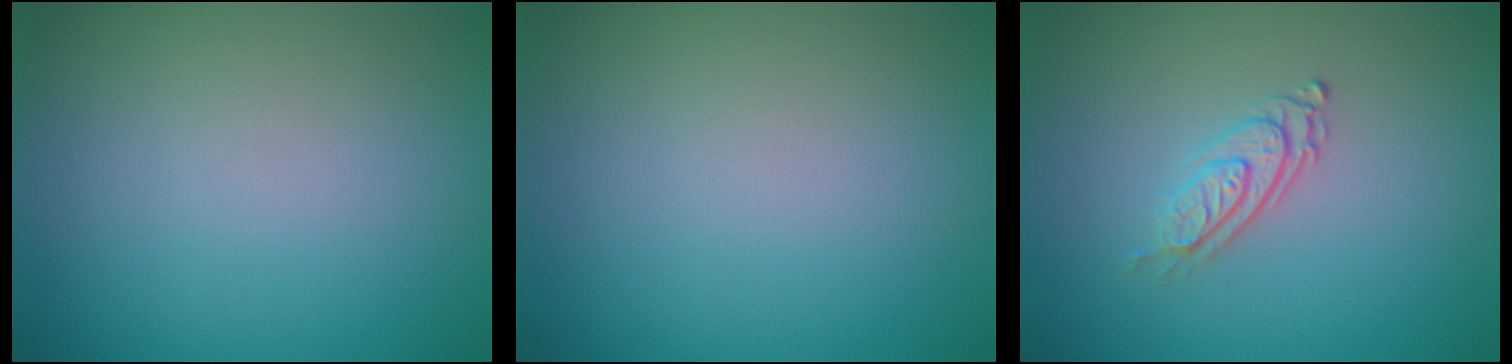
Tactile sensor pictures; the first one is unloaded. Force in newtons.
{"total": 0.0}
{"total": 2.8, "press": 2.0, "slide": 2.0}